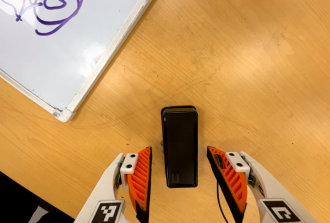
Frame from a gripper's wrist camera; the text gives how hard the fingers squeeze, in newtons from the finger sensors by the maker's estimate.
{"total": 0.0}